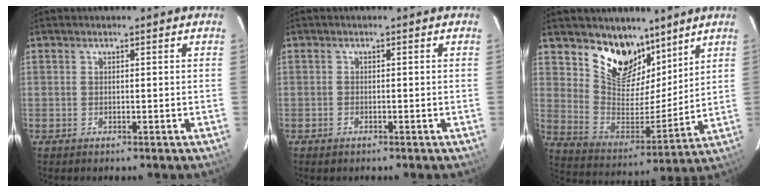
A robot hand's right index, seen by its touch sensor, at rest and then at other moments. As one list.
[{"total": 0.8, "force": [-0.6, 0.5, 0.2], "torque": [-0.006, 0.001, -0.012]}, {"total": 14.6, "force": [10.2, 8.3, 6.4], "torque": [-0.129, -0.015, 0.192]}]